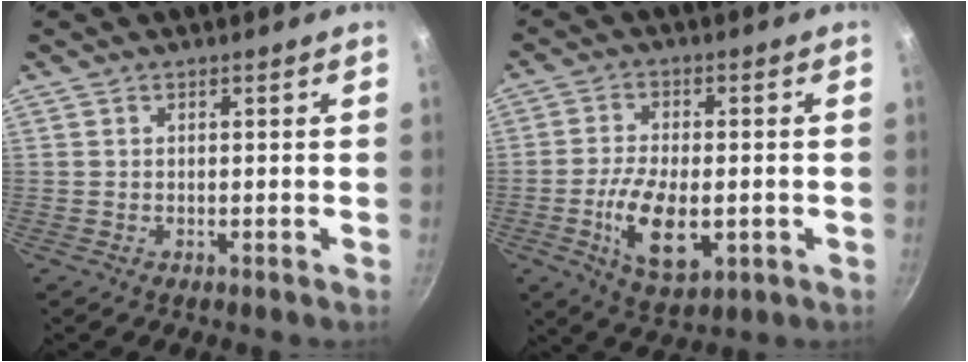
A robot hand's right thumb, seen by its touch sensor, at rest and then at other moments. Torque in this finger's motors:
{"motor_torque": [0.35, 0.72, 1.25, -0.26, 0.11]}